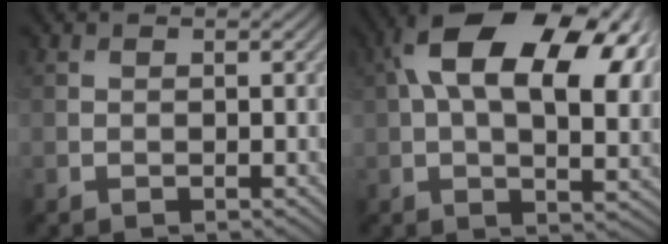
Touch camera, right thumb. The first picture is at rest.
{"total": 17.5, "force": [5.5, 9.3, 13.8], "torque": [-0.231, 0.026, 0.080]}